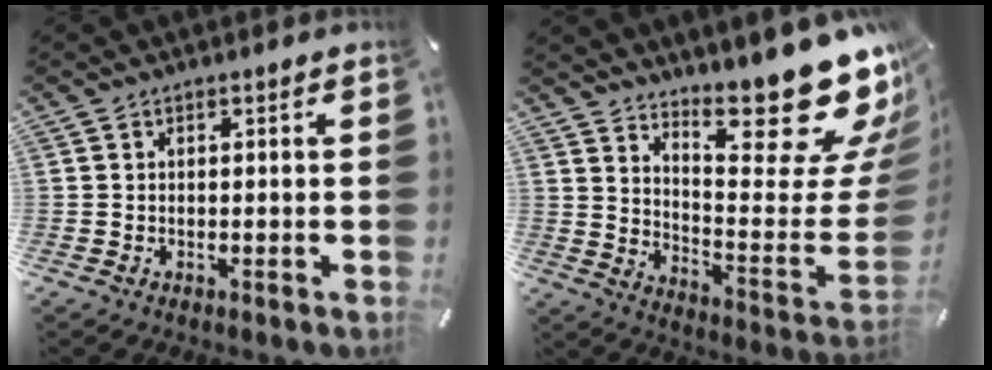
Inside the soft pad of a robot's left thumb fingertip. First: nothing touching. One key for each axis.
{"total": 23.0, "fx": 17.5, "fy": 6.5, "fz": 13.4, "tx": -0.152, "ty": -0.150, "tz": 0.281}